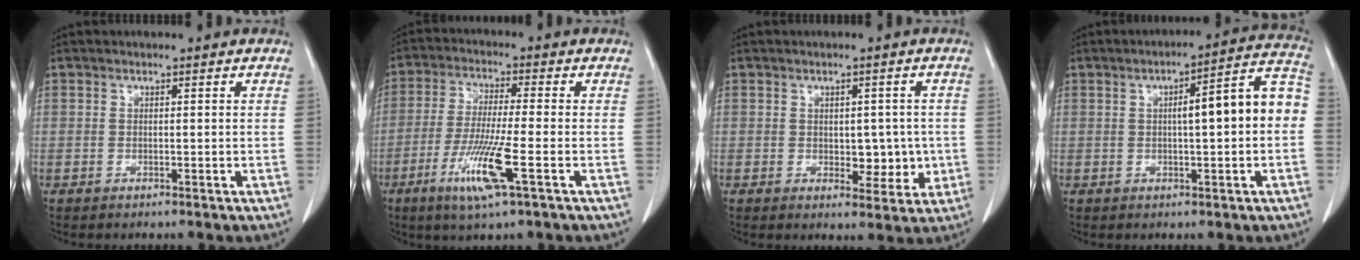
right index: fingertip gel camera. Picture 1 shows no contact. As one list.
[{"total": 9.8, "force": [-3.9, -0.1, 8.9], "torque": [-0.178, -0.021, -0.076]}, {"total": 5.1, "force": [-0.2, 3.1, 4.0], "torque": [-0.037, 0.003, 0.008]}, {"total": 10.6, "force": [0.2, 1.3, 10.5], "torque": [-0.141, 0.036, 0.000]}]